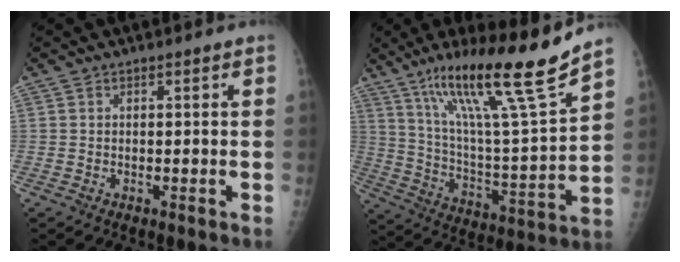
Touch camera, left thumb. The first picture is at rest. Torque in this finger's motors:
{"motor_torque": [0.34, 0.33, 1.28, -1.49, 0.47]}